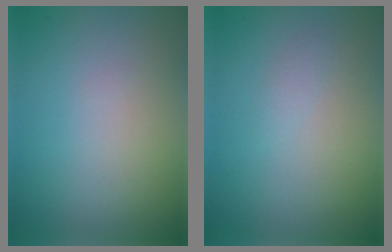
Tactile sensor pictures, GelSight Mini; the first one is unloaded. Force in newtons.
{"total": 0.7, "press": 0.7, "slide": 0.0}